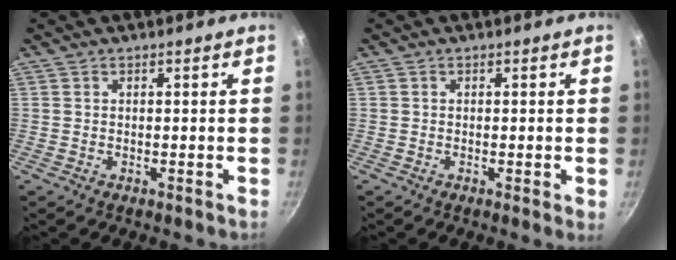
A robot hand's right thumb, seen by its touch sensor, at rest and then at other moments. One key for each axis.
{"total": 1.4, "fx": -0.2, "fy": 0.1, "fz": 1.3, "tx": -0.021, "ty": -0.004, "tz": -0.006}